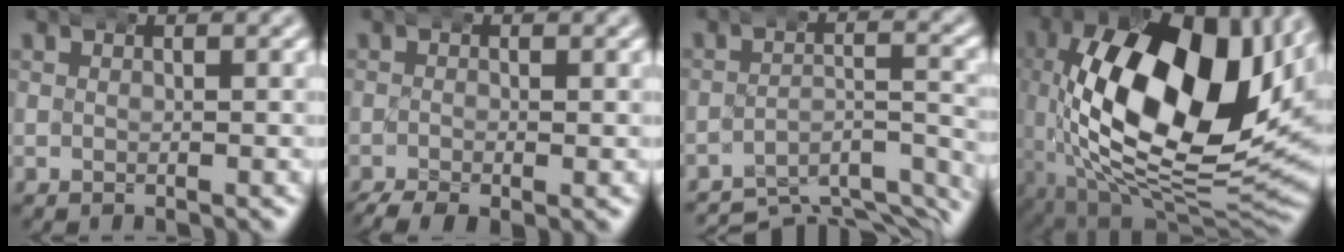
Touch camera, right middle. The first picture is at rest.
{"total": 3.3, "force": [-2.5, 1.1, 1.8], "torque": [-0.039, -0.017, -0.034]}
{"total": 10.7, "force": [-9.4, 3.1, 3.9], "torque": [-0.045, -0.027, -0.144]}
{"total": 22.7, "force": [1.4, 12.8, 18.6], "torque": [-0.306, -0.028, 0.034]}